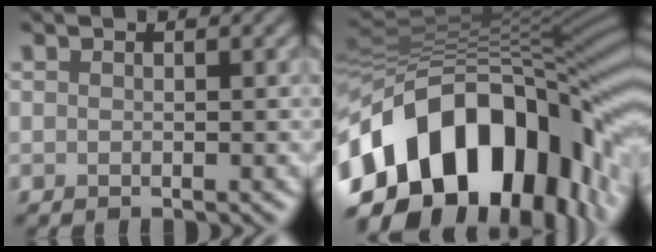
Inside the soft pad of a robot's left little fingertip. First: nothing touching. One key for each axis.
{"total": 18.2, "fx": -7.0, "fy": 11.1, "fz": 12.7, "tx": -0.226, "ty": 0.000, "tz": -0.111}